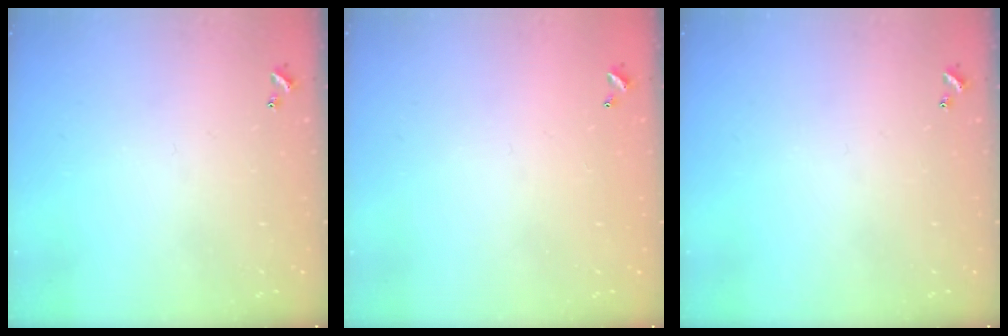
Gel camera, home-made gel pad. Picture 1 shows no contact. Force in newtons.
{"total": 2.8, "press": 2.8, "slide": 0.1}
{"total": 0.0}